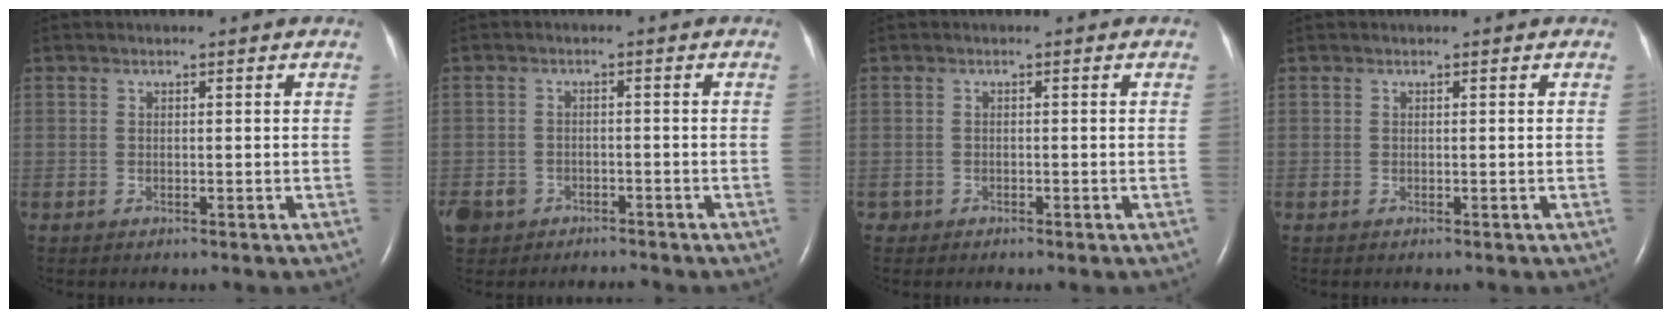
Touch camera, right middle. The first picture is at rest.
{"total": 5.7, "force": [-4.2, 3.8, 0.9], "torque": [-0.024, 0.003, -0.070]}
{"total": 0.7, "force": [-0.5, 0.5, -0.1], "torque": [-0.004, 0.002, -0.011]}
{"total": 0.0}